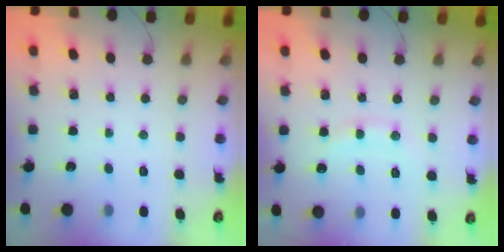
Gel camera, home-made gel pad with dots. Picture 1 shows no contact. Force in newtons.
{"total": 8.8, "press": 8.7, "slide": 1.2}